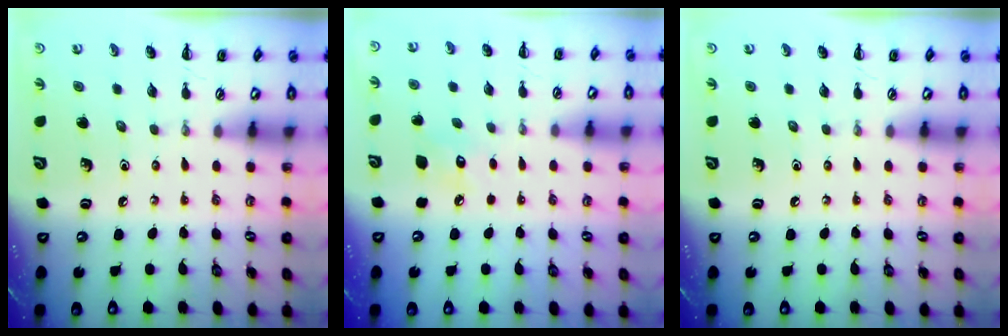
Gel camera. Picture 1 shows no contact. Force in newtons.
{"total": 5.9, "press": 5.6, "slide": 1.7}
{"total": 0.0}